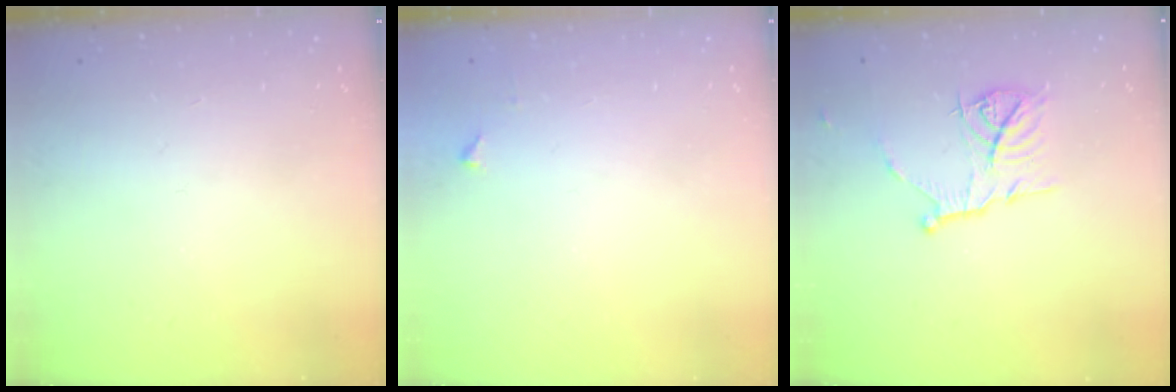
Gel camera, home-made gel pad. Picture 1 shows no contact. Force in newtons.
{"total": 3.2, "press": 3.2, "slide": 0.4}
{"total": 10.3, "press": 10.3, "slide": 0.6}